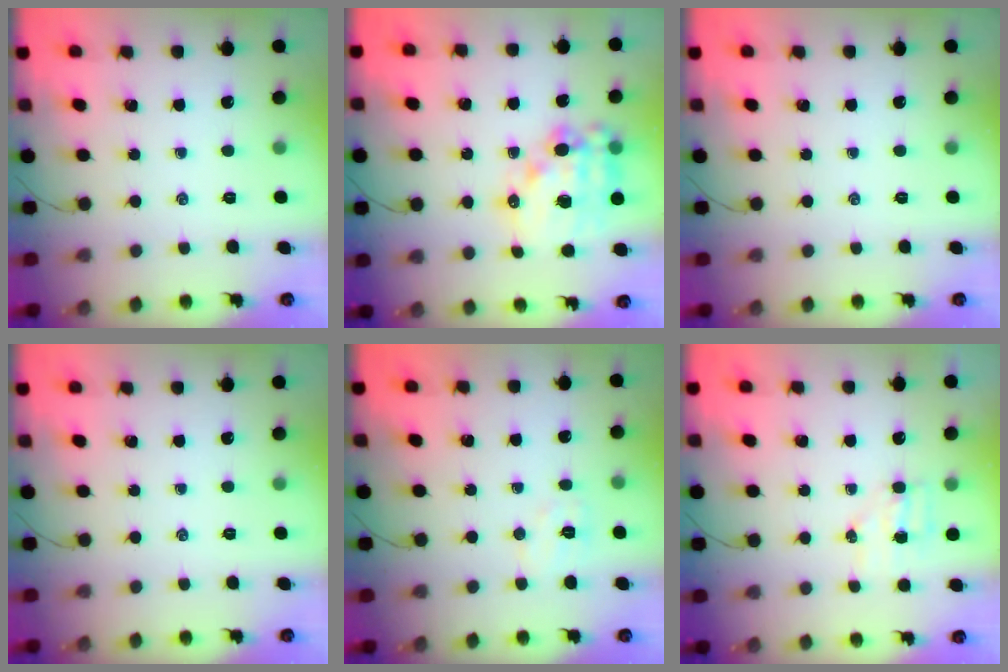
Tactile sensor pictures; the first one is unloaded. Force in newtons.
{"total": 16.3, "press": 15.9, "slide": 3.5}
{"total": 0.0}
{"total": 0.0}
{"total": 4.8, "press": 4.6, "slide": 1.1}
{"total": 4.5, "press": 4.5, "slide": 0.9}